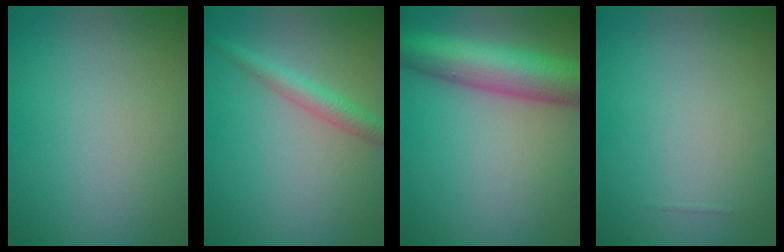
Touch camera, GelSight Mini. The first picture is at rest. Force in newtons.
{"total": 2.4, "press": 2.4, "slide": 0.1}
{"total": 9.2, "press": 9.2, "slide": 0.4}
{"total": 0.0}